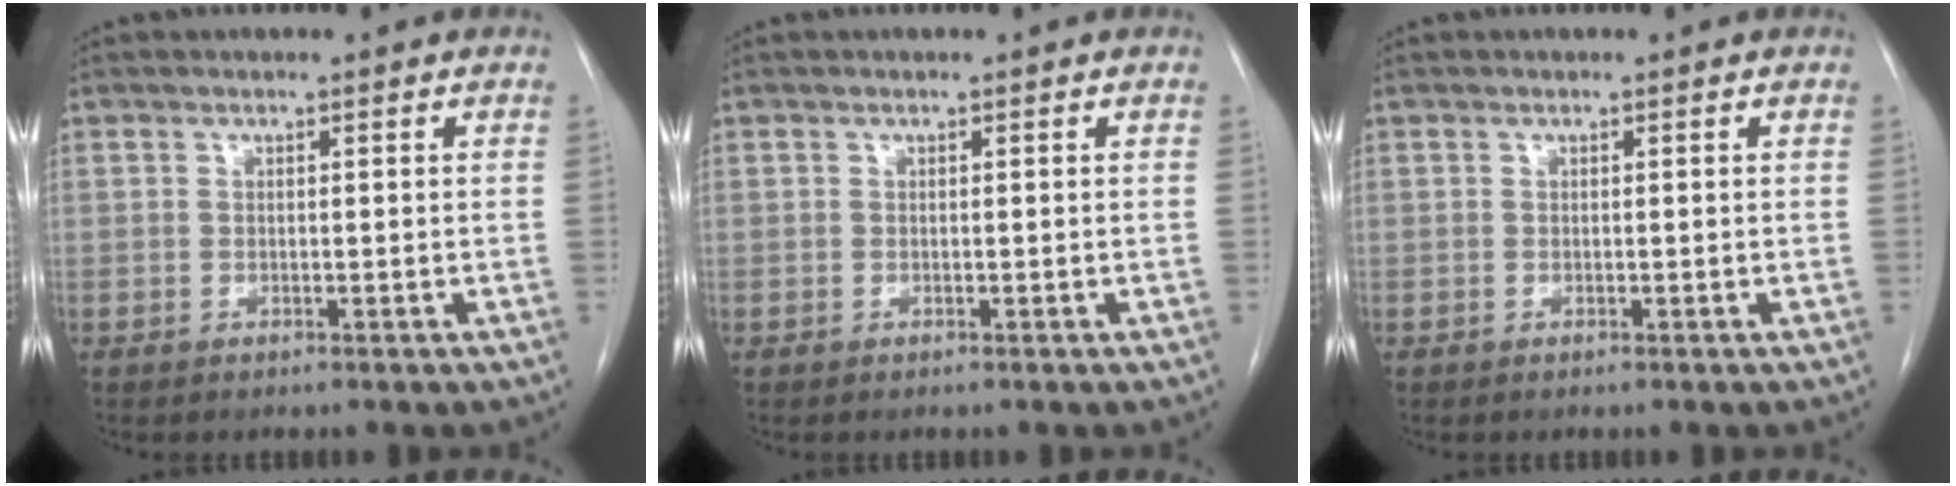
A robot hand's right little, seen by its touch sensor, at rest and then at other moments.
{"total": 0.0}
{"total": 0.0}